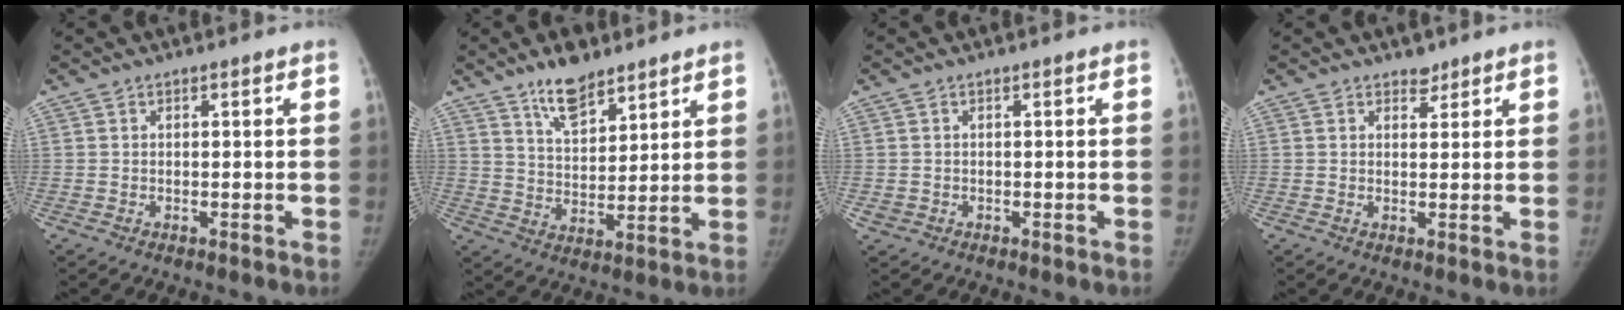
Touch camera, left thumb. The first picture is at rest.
{"total": 9.4, "force": [6.9, 3.9, 5.0], "torque": [-0.061, -0.047, 0.125]}
{"total": 1.1, "force": [-0.3, 1.0, 0.2], "torque": [-0.003, 0.002, -0.002]}
{"total": 1.9, "force": [1.5, 1.1, 0.3], "torque": [0.010, -0.011, 0.020]}